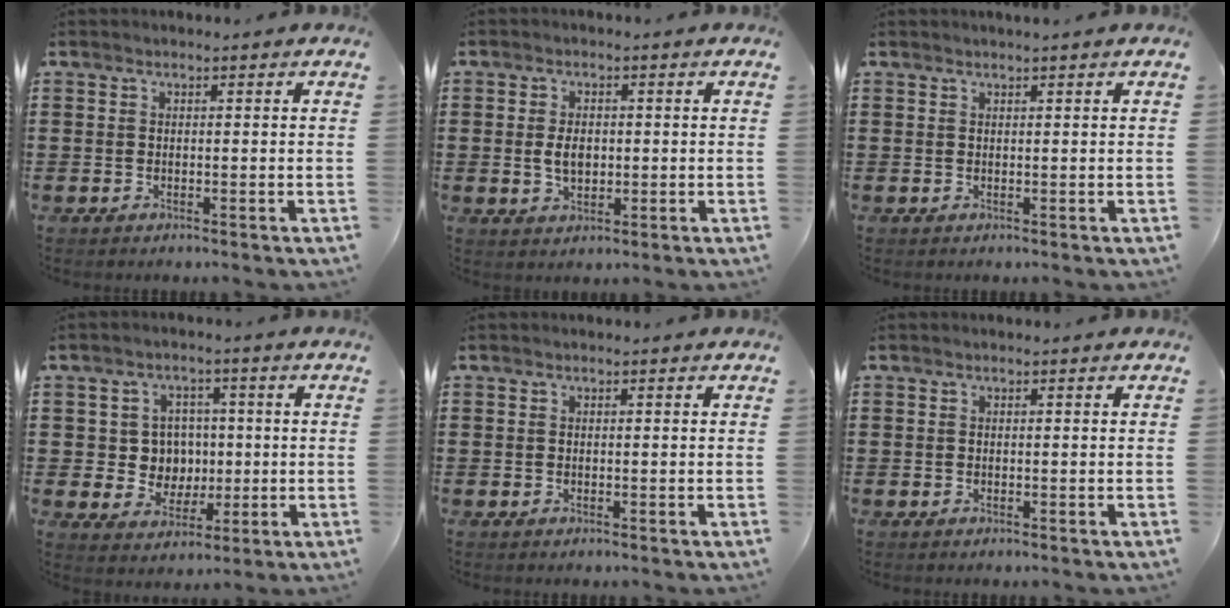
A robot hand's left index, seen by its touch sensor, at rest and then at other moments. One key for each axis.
{"total": 3.7, "fx": 0.2, "fy": 2.3, "fz": 2.9, "tx": -0.059, "ty": 0.000, "tz": -0.001}
{"total": 0.8, "fx": 0.7, "fy": -0.1, "fz": 0.3, "tx": -0.006, "ty": -0.003, "tz": 0.014}
{"total": 5.7, "fx": 0.7, "fy": 5.4, "fz": 1.8, "tx": -0.054, "ty": 0.012, "tz": 0.011}
{"total": 0.0}
{"total": 0.0}